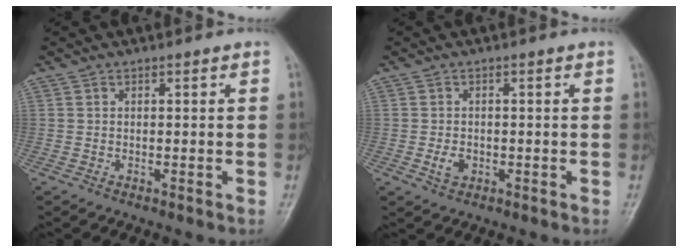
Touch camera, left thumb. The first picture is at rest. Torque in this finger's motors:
{"motor_torque": [0.17, 0.31, 0.34, 0.09, 0.02]}